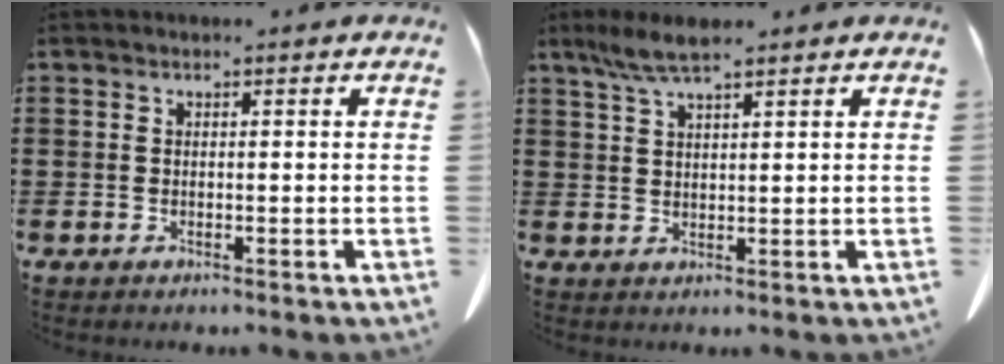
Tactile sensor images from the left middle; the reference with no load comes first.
{"total": 4.7, "force": [3.3, 0.7, 3.2], "torque": [-0.070, 0.002, 0.059]}